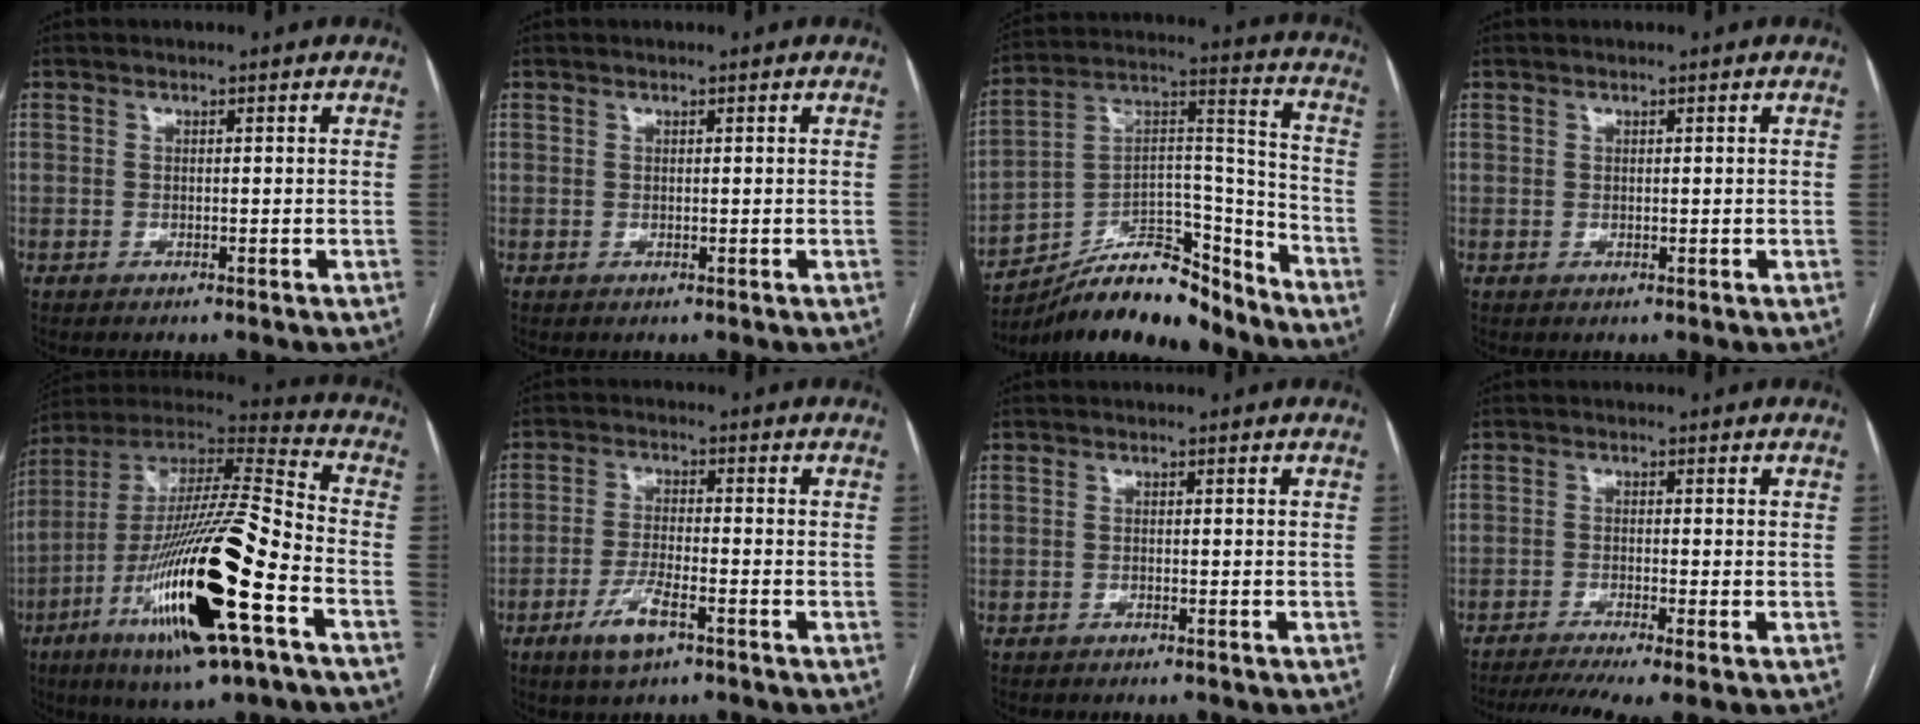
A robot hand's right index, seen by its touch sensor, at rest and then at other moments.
{"total": 0.0}
{"total": 19.1, "force": [-16.2, 5.6, 8.3], "torque": [-0.151, 0.044, -0.271]}
{"total": 0.0}
{"total": 26.8, "force": [-9.8, 3.1, 24.7], "torque": [-0.469, -0.041, -0.171]}
{"total": 5.7, "force": [-3.3, 1.3, 4.4], "torque": [-0.092, -0.005, -0.058]}
{"total": 1.1, "force": [-0.9, 0.2, 0.5], "torque": [-0.011, -0.002, -0.010]}
{"total": 7.9, "force": [-6.0, 0.1, 5.2], "torque": [-0.085, -0.011, -0.096]}